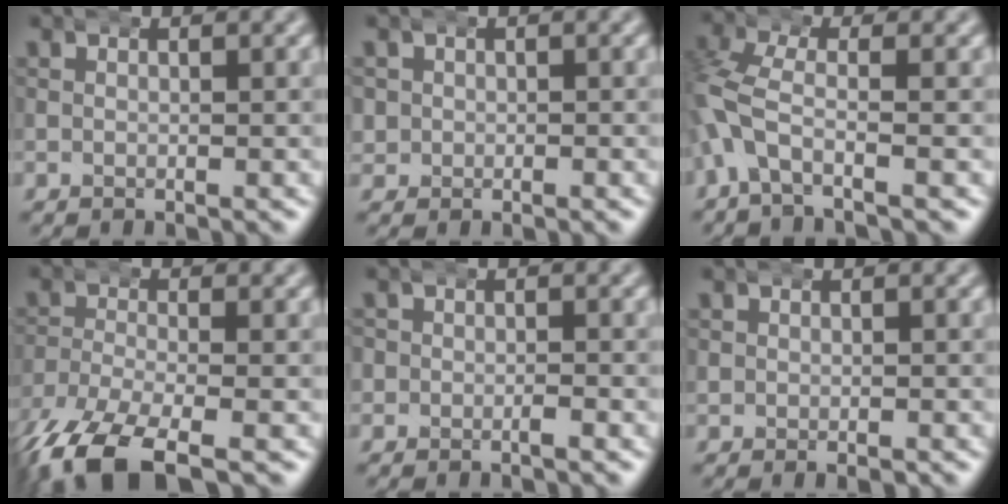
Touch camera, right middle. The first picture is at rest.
{"total": 2.0, "force": [0.0, 1.9, 0.4], "torque": [-0.023, -0.003, 0.003]}
{"total": 3.7, "force": [-1.6, 1.9, 2.7], "torque": [-0.091, -0.009, -0.029]}
{"total": 7.6, "force": [-5.4, 3.2, 4.3], "torque": [-0.111, -0.029, -0.078]}
{"total": 1.6, "force": [-0.5, 1.4, 0.5], "torque": [-0.025, -0.003, -0.009]}
{"total": 0.9, "force": [-0.3, 0.7, 0.4], "torque": [-0.007, 0.001, -0.005]}